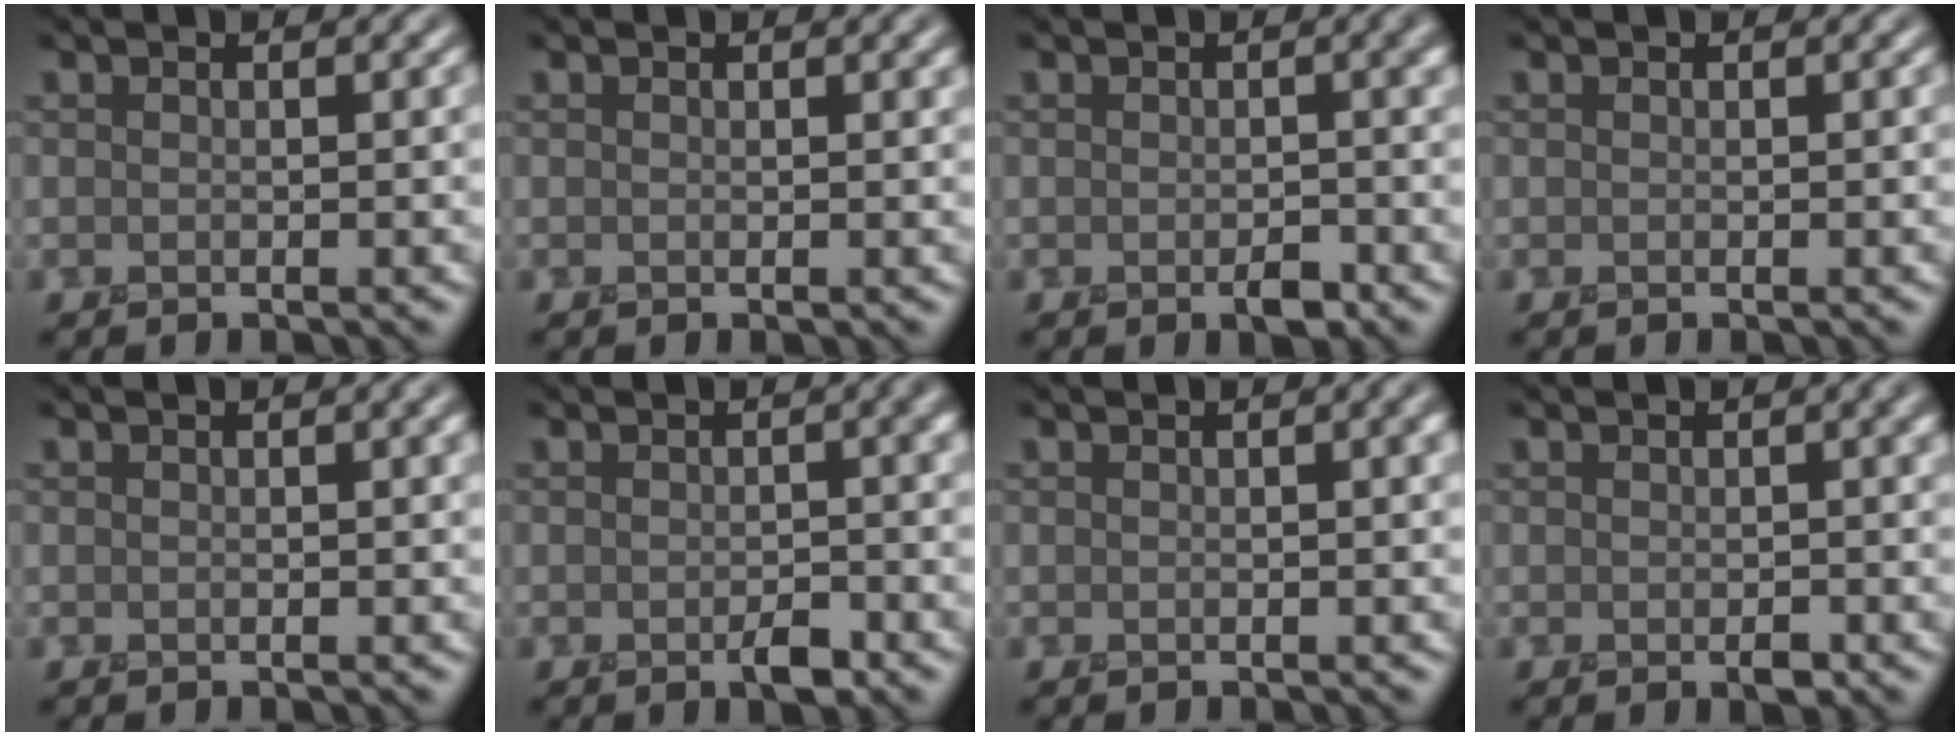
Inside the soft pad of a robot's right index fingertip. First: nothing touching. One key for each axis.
{"total": 0.5, "fx": 0.3, "fy": 0.1, "fz": 0.4, "tx": -0.009, "ty": 0.005, "tz": 0.003}
{"total": 1.8, "fx": -0.8, "fy": 0.5, "fz": 1.5, "tx": -0.030, "ty": -0.003, "tz": -0.014}
{"total": 0.0}
{"total": 0.8, "fx": 0.2, "fy": 0.2, "fz": 0.7, "tx": -0.009, "ty": 0.005, "tz": 0.000}
{"total": 2.3, "fx": -0.9, "fy": 0.6, "fz": 2.0, "tx": -0.037, "ty": -0.003, "tz": -0.016}
{"total": 1.5, "fx": 0.3, "fy": 0.5, "fz": 1.3, "tx": -0.014, "ty": 0.009, "tz": -0.001}
{"total": 1.3, "fx": -0.5, "fy": 0.4, "fz": 1.1, "tx": -0.024, "ty": -0.003, "tz": -0.008}